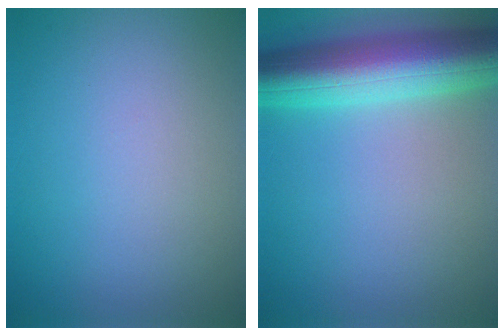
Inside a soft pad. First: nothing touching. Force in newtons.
{"total": 9.1, "press": 9.1, "slide": 0.4}